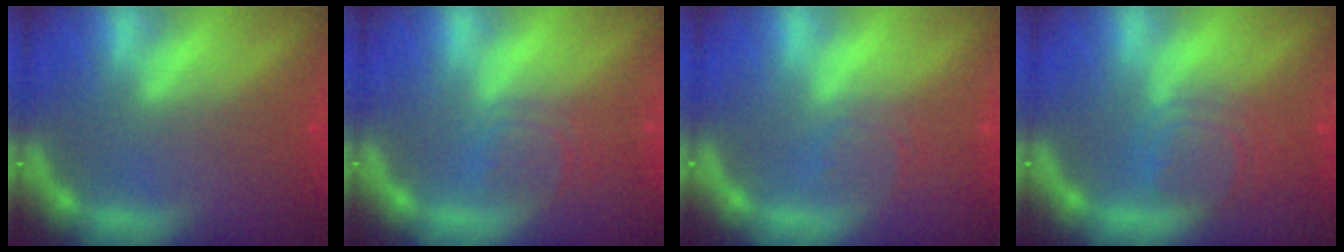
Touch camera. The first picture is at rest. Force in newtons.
{"total": 3.0}
{"total": 1.9}
{"total": 4.5}